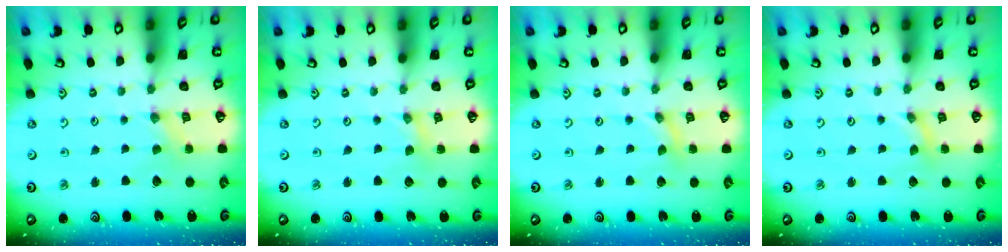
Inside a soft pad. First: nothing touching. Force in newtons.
{"total": 0.0}
{"total": 0.0}
{"total": 0.0}